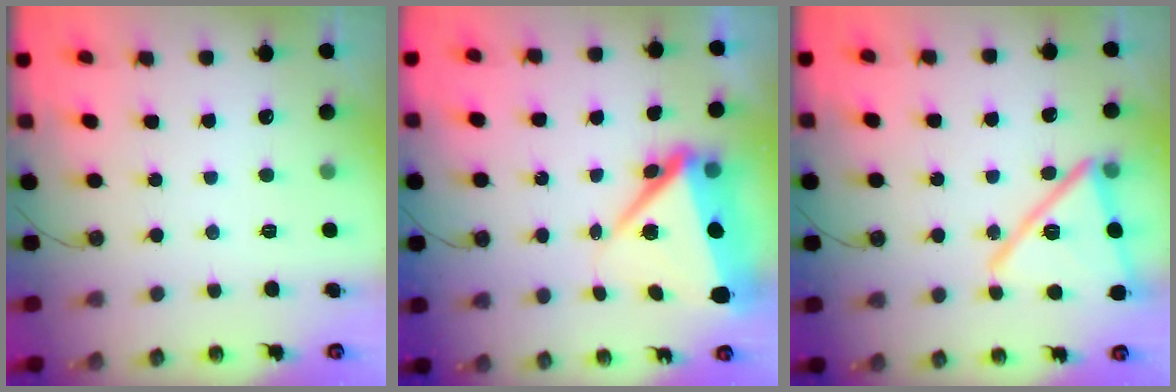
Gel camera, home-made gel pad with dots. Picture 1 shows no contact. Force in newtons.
{"total": 10.5, "press": 10.5, "slide": 0.8}
{"total": 18.0, "press": 18.0, "slide": 1.1}